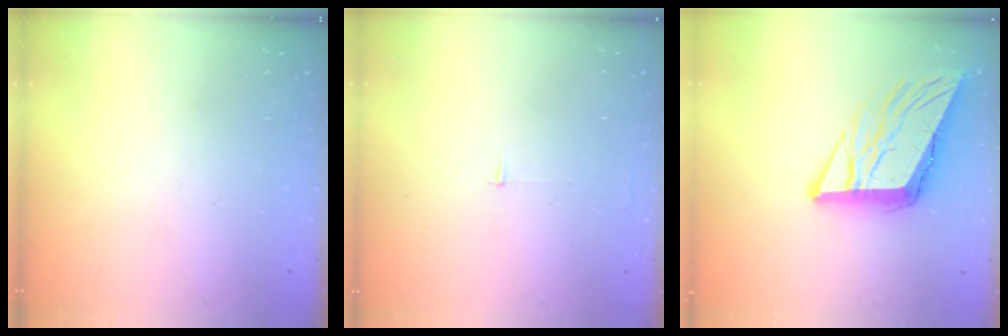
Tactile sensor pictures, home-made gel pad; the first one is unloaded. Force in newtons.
{"total": 2.5, "press": 2.5, "slide": 0.2}
{"total": 11.0, "press": 10.7, "slide": 2.3}